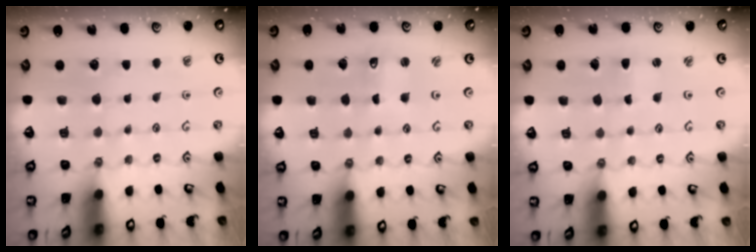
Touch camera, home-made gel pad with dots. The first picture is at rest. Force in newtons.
{"total": 1.5, "press": 1.5, "slide": 0.3}
{"total": 1.7, "press": 1.7, "slide": 0.4}